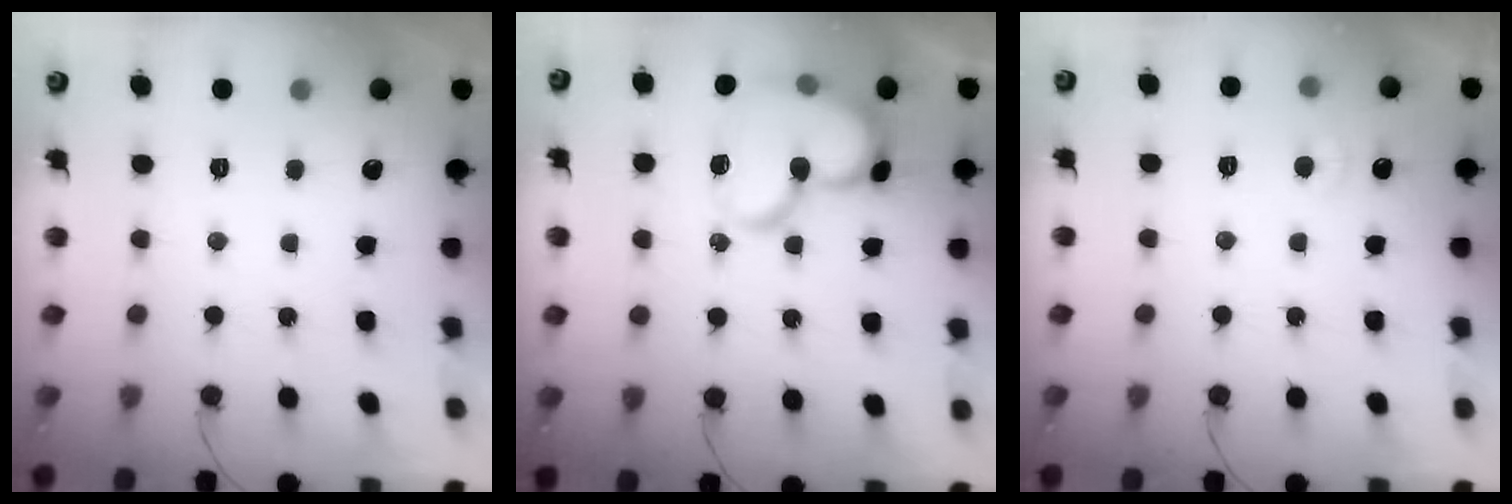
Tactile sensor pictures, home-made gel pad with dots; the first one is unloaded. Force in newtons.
{"total": 17.6, "press": 17.6, "slide": 1.3}
{"total": 3.6, "press": 3.6, "slide": 0.4}